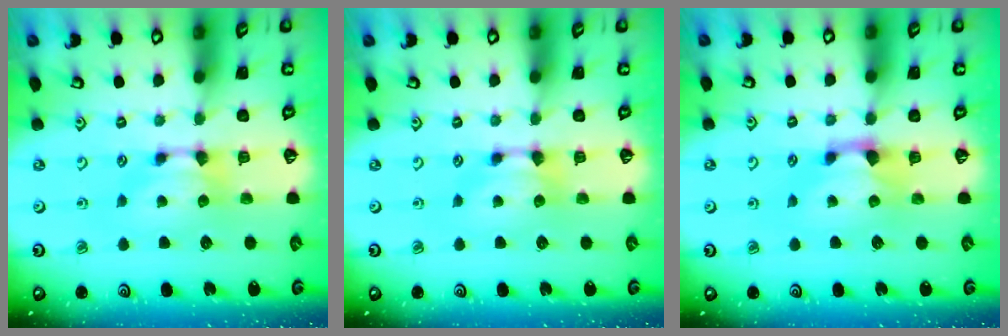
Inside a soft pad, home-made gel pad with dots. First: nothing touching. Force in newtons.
{"total": 0.0}
{"total": 1.3, "press": 0.4, "slide": 1.3}